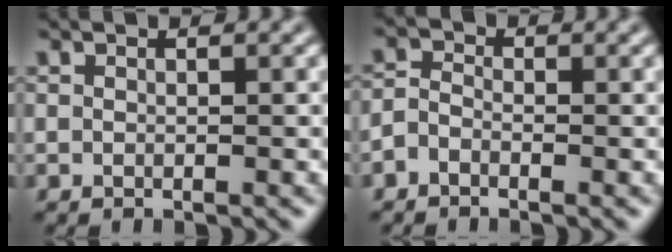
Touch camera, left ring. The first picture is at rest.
{"total": 1.6, "force": [-1.1, 1.0, 0.6], "torque": [-0.007, 0.004, -0.031]}